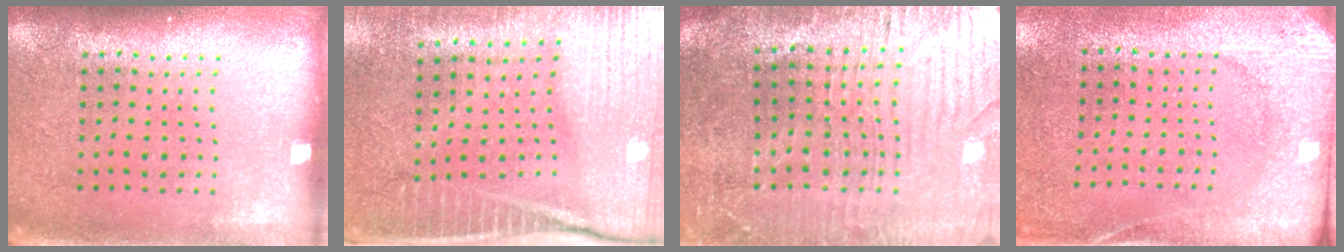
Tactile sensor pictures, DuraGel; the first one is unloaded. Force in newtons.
{"total": 4.1, "press": 3.7, "slide": 1.9}
{"total": 3.1, "press": 3.1, "slide": 0.6}
{"total": 2.6, "press": 2.2, "slide": 1.4}